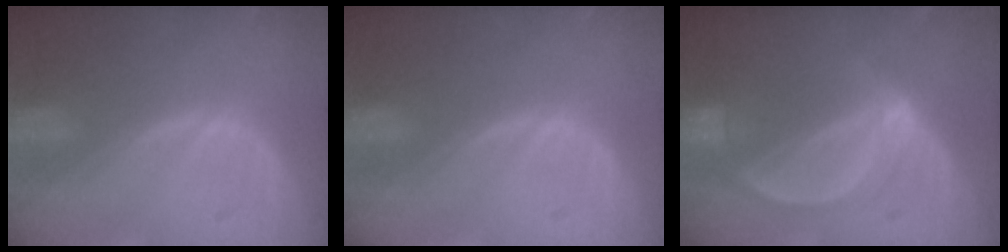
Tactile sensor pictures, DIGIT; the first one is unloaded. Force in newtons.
{"total": 0.0}
{"total": 5.3, "press": 4.8, "slide": 2.3}